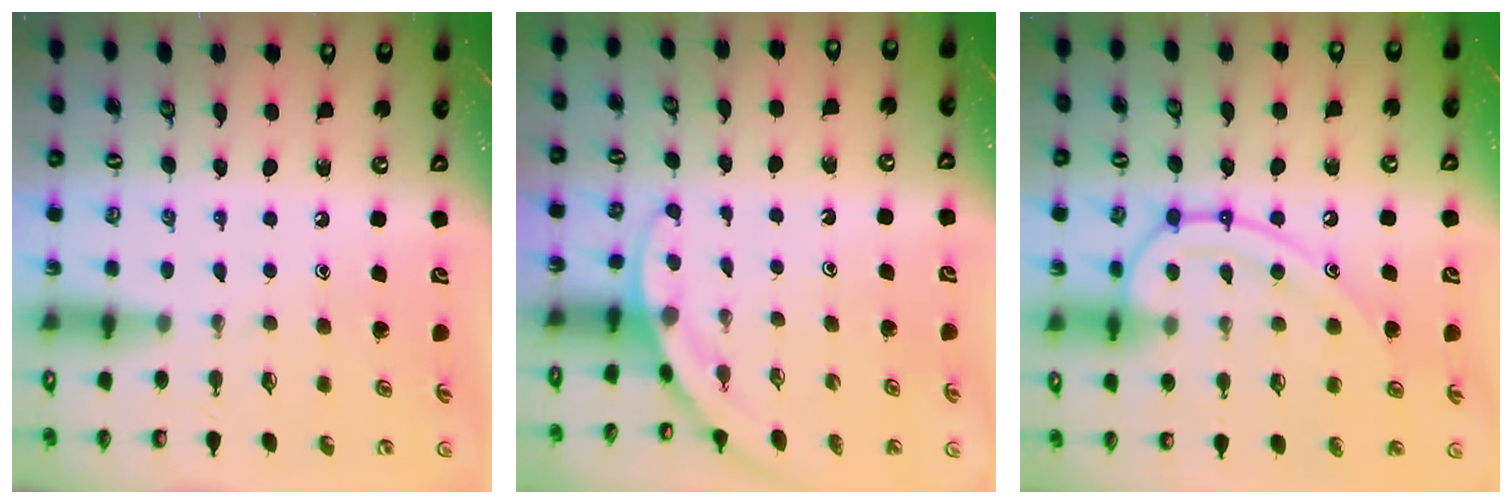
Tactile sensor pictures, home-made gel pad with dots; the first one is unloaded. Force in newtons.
{"total": 4.6, "press": 4.5, "slide": 0.3}
{"total": 14.2, "press": 14.1, "slide": 1.5}